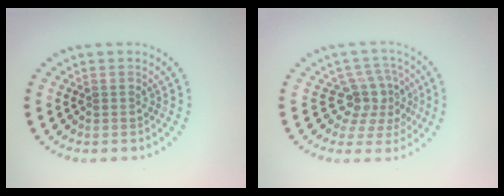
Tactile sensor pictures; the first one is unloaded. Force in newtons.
{"total": 3.8, "press": 2.8, "slide": 2.5}